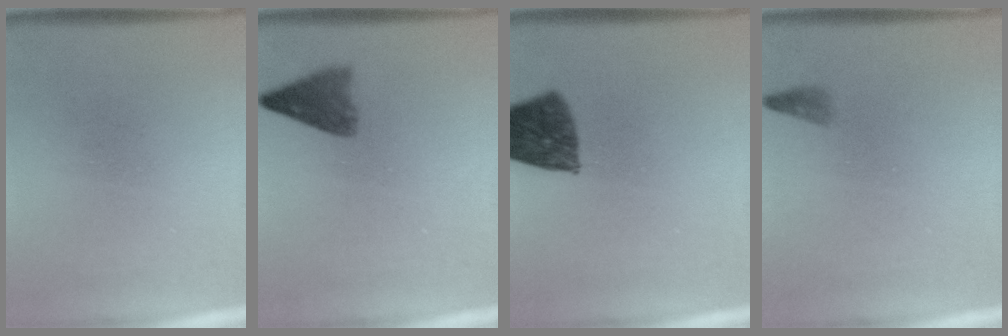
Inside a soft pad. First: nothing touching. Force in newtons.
{"total": 3.8}
{"total": 9.7}
{"total": 0.9}